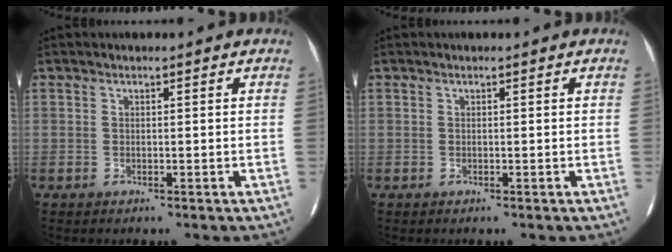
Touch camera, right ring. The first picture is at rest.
{"total": 0.0}